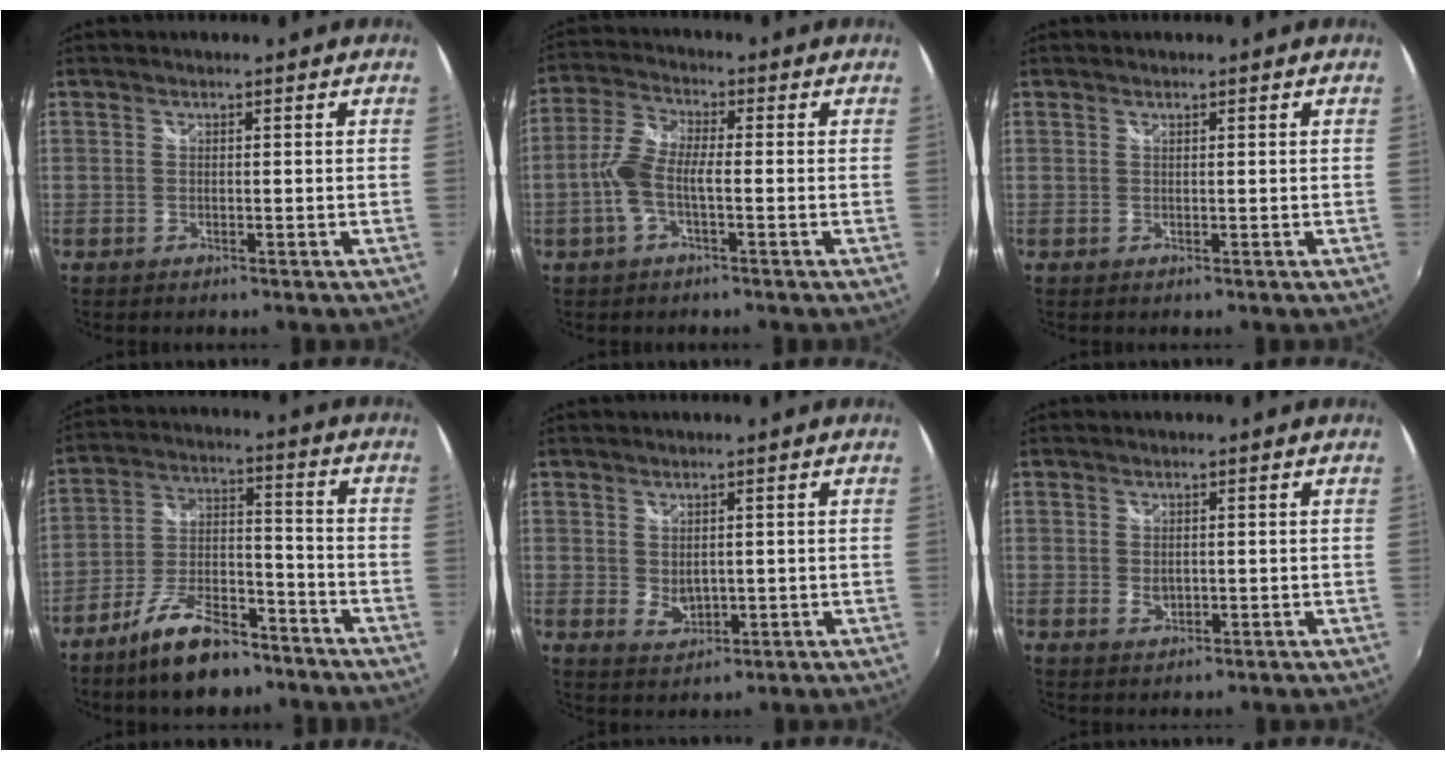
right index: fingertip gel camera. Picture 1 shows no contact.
{"total": 6.8, "force": [-1.8, 2.0, 6.3], "torque": [-0.145, 0.011, -0.039]}
{"total": 0.0}
{"total": 13.6, "force": [-9.9, 5.3, 7.7], "torque": [-0.148, 0.013, -0.164]}
{"total": 3.2, "force": [0.6, 2.4, 2.1], "torque": [-0.031, -0.005, 0.016]}
{"total": 1.9, "force": [0.1, 1.5, 1.2], "torque": [-0.019, -0.002, 0.004]}